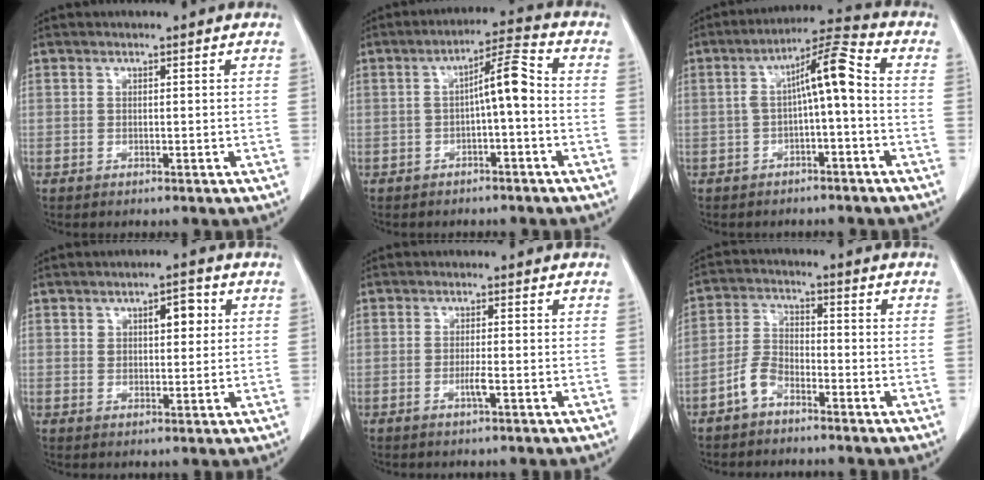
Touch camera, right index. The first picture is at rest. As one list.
[{"total": 6.6, "force": [-0.7, 1.1, 6.5], "torque": [-0.108, 0.030, -0.012]}, {"total": 8.3, "force": [-0.4, 1.3, 8.2], "torque": [-0.138, 0.037, -0.008]}, {"total": 5.4, "force": [1.9, 2.7, 4.2], "torque": [-0.066, 0.015, 0.035]}, {"total": 2.5, "force": [-0.9, 0.4, 2.3], "torque": [-0.046, -0.001, -0.015]}, {"total": 5.3, "force": [-3.3, 2.9, 3.0], "torque": [-0.071, 0.015, -0.067]}]